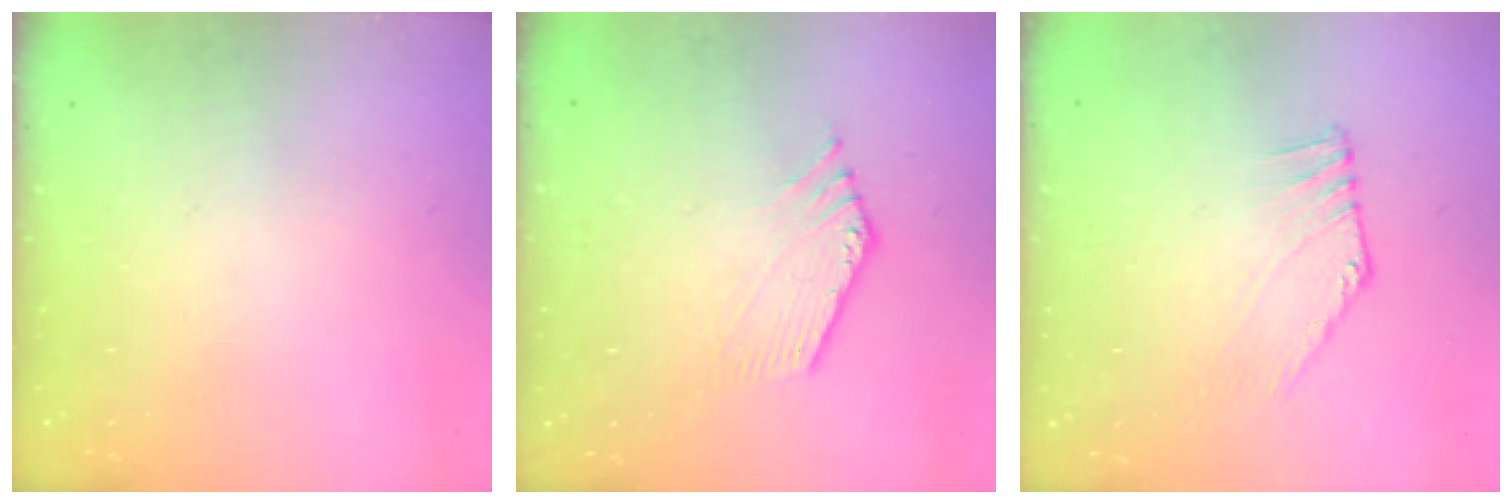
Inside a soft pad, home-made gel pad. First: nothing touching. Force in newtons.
{"total": 1.1, "press": 1.1, "slide": 0.1}
{"total": 2.5, "press": 2.5, "slide": 0.1}